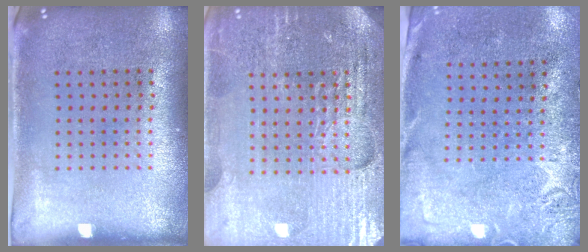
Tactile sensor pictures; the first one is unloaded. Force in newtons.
{"total": 4.7, "press": 4.4, "slide": 1.7}
{"total": 2.7, "press": 2.2, "slide": 1.7}